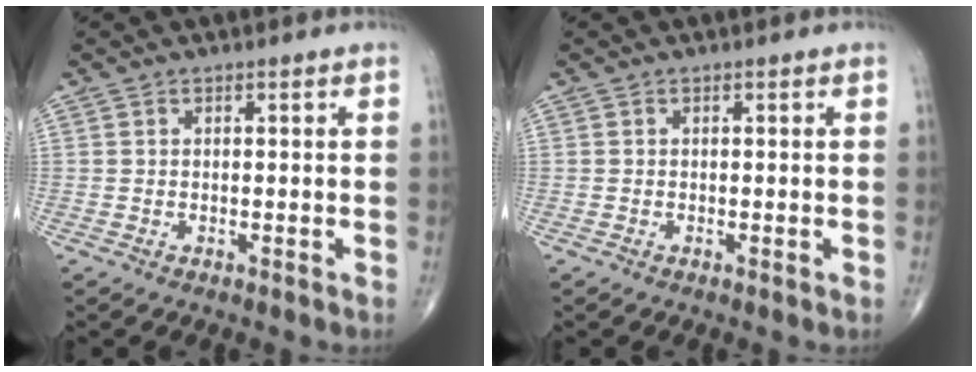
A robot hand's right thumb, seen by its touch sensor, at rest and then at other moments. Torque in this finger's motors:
{"motor_torque": [-0.28, -0.02, -0.15, -0.02, -0.02]}